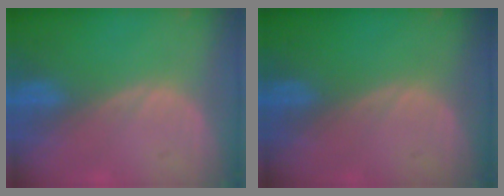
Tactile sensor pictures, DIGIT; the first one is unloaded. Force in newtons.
{"total": 0.0}